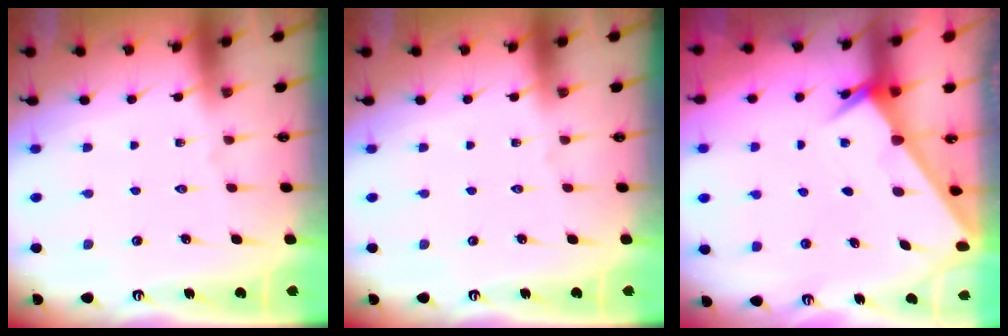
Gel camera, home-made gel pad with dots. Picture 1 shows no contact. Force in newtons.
{"total": 0.0}
{"total": 2.1, "press": 2.1, "slide": 0.1}